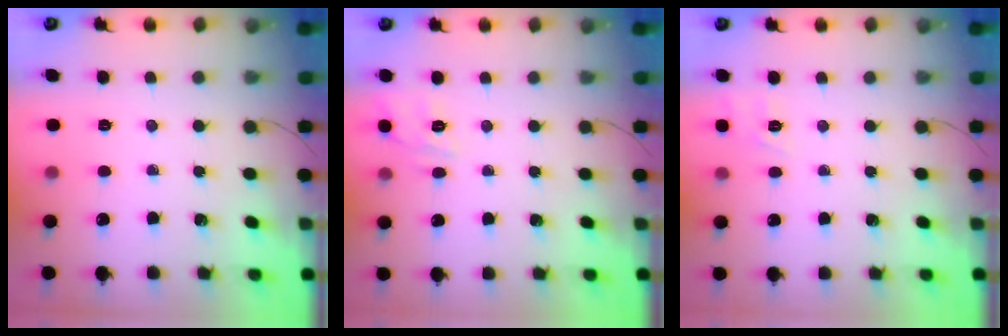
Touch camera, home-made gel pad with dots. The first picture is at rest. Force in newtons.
{"total": 8.6, "press": 8.4, "slide": 1.7}
{"total": 1.9, "press": 0.9, "slide": 1.7}